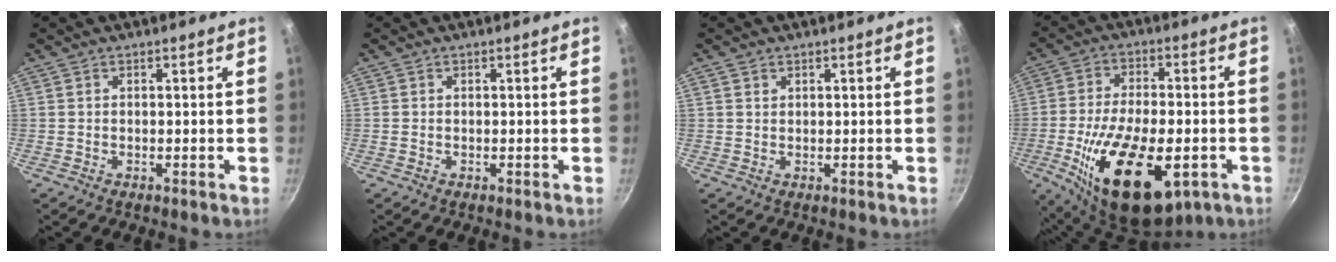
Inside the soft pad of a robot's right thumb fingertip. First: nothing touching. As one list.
[{"total": 0.0}, {"total": 0.8, "force": [0.5, 0.6, 0.2], "torque": [-0.004, 0.000, 0.009]}, {"total": 21.3, "force": [-6.9, 10.3, 17.3], "torque": [-0.287, 0.010, -0.104]}]